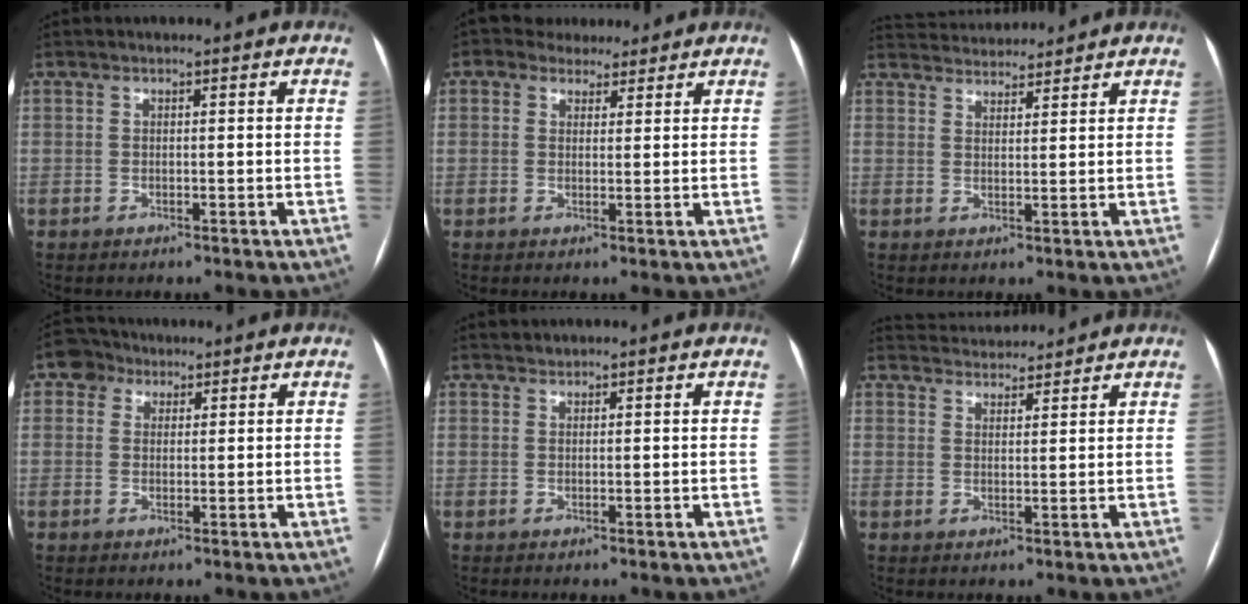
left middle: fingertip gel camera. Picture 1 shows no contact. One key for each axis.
{"total": 5.0, "fx": 3.7, "fy": 3.0, "fz": 1.2, "tx": -0.019, "ty": 0.023, "tz": 0.059}
{"total": 8.6, "fx": 8.4, "fy": 1.5, "fz": 1.5, "tx": -0.028, "ty": 0.027, "tz": 0.126}
{"total": 3.4, "fx": 1.8, "fy": 2.8, "fz": 0.5, "tx": -0.011, "ty": 0.014, "tz": 0.028}
{"total": 0.7, "fx": 0.6, "fy": 0.0, "fz": -0.3, "tx": 0.000, "ty": 0.004, "tz": 0.012}
{"total": 7.1, "fx": 6.9, "fy": 1.1, "fz": 0.9, "tx": -0.017, "ty": 0.024, "tz": 0.103}